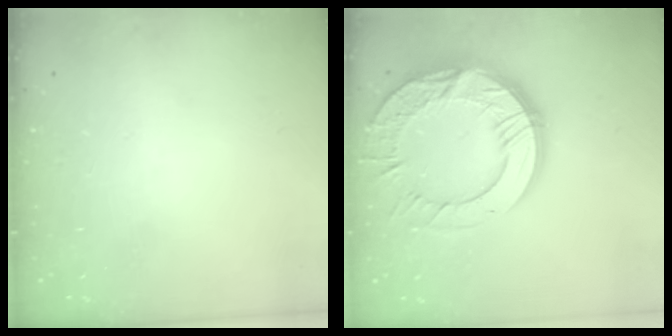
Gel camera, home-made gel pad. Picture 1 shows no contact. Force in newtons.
{"total": 22.7, "press": 22.7, "slide": 1.8}